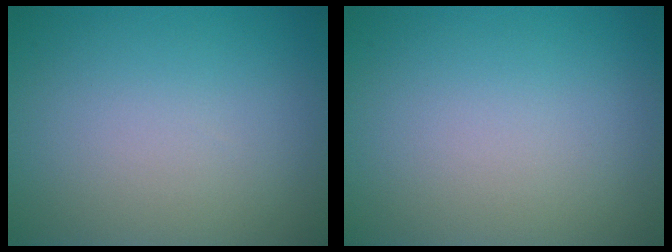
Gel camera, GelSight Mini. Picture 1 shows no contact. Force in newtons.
{"total": 0.0}